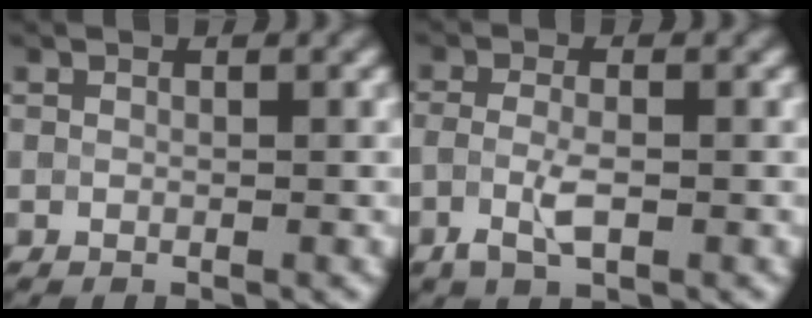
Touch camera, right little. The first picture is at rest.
{"total": 2.5, "force": [-0.9, 0.8, 2.2], "torque": [-0.052, -0.006, -0.017]}